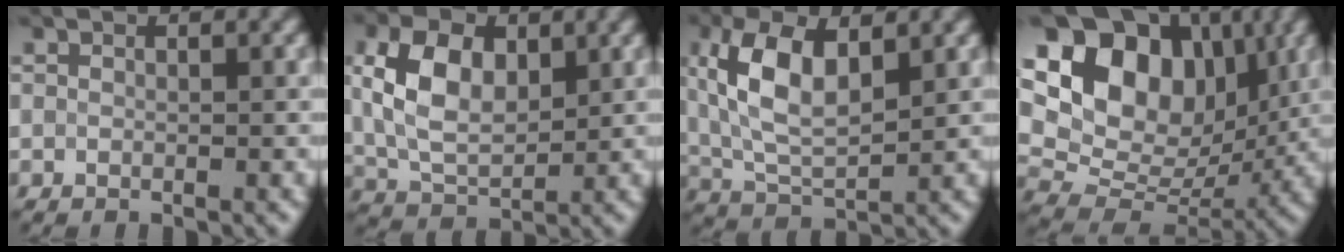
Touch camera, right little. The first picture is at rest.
{"total": 6.7, "force": [2.0, 4.1, 4.9], "torque": [-0.109, 0.014, 0.040]}
{"total": 7.2, "force": [2.5, 3.3, 5.9], "torque": [-0.128, 0.015, 0.051]}
{"total": 15.5, "force": [5.9, 10.8, 9.3], "torque": [-0.167, 0.052, 0.106]}